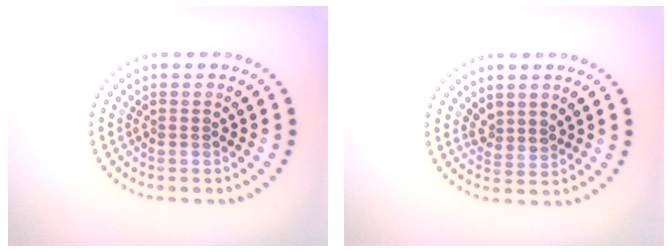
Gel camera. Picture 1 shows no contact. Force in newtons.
{"total": 1.7, "press": 1.3, "slide": 1.1}